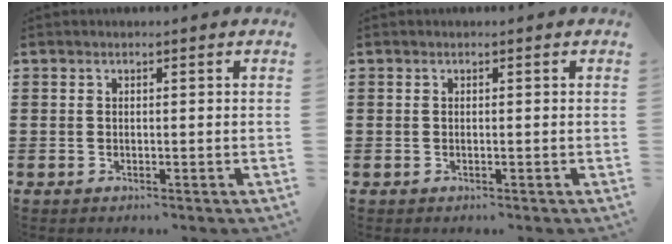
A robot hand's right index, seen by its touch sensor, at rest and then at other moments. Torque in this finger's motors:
{"motor_torque": [0.46, 0.45, 0.00, 0.00]}